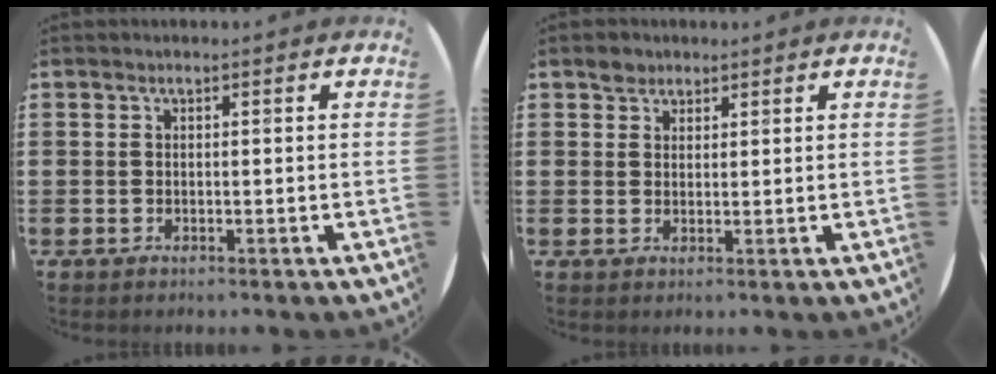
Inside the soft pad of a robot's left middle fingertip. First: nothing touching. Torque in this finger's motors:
{"motor_torque": [0.09, -0.01, 0.02, 0.02]}